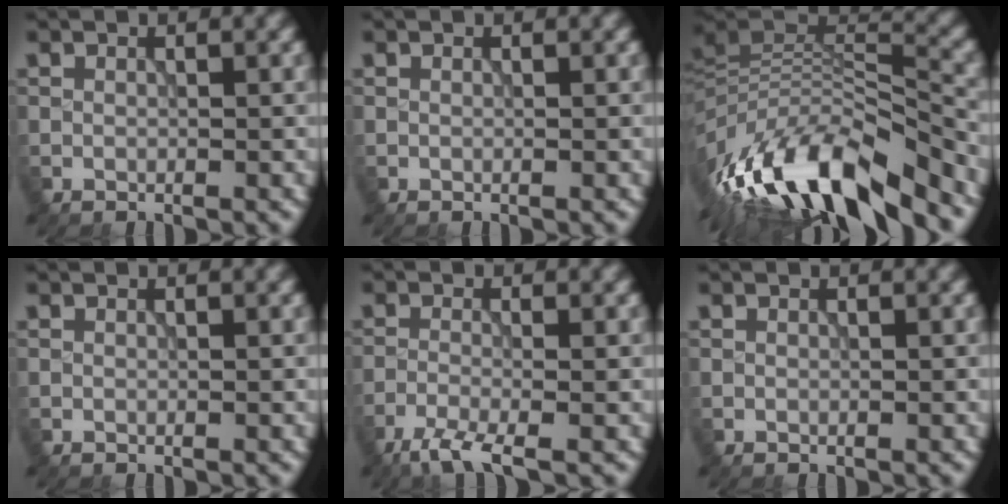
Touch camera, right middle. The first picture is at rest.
{"total": 0.0}
{"total": 13.4, "force": [-7.9, 4.2, 10.1], "torque": [-0.190, 0.019, -0.135]}
{"total": 0.0}
{"total": 3.5, "force": [-2.5, 0.7, 2.4], "torque": [-0.048, -0.006, -0.062]}
{"total": 0.0}